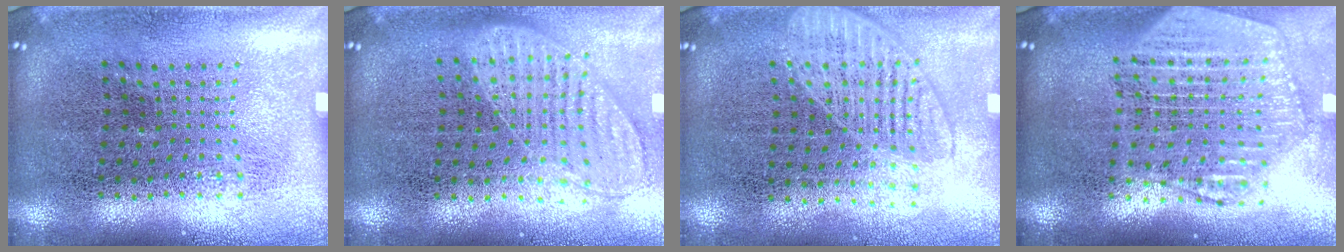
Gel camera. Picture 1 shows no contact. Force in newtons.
{"total": 1.0, "press": 1.0, "slide": 0.1}
{"total": 1.3, "press": 1.2, "slide": 0.6}
{"total": 2.4, "press": 2.1, "slide": 1.3}